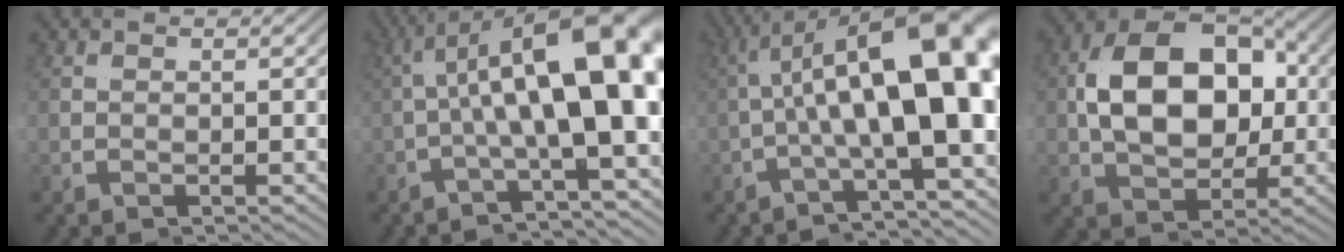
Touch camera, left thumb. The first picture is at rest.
{"total": 12.1, "force": [-0.7, 2.9, 11.8], "torque": [-0.173, 0.030, -0.034]}
{"total": 13.6, "force": [-0.8, 3.6, 13.1], "torque": [-0.187, 0.027, -0.036]}
{"total": 12.4, "force": [0.3, 8.3, 9.2], "torque": [-0.193, -0.021, 0.008]}